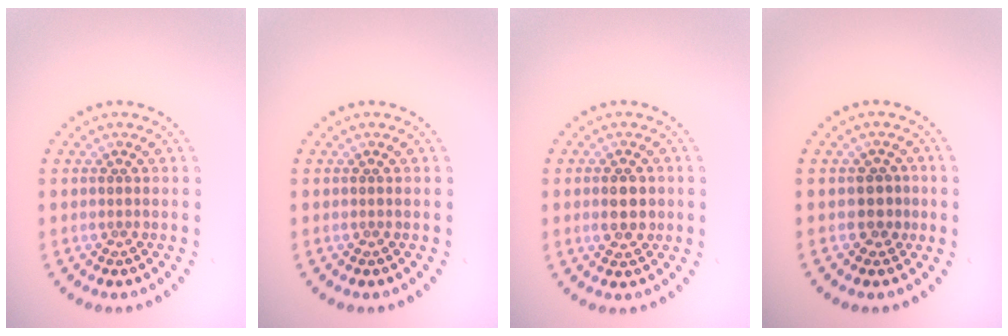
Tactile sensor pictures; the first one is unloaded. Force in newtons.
{"total": 0.0}
{"total": 2.7, "press": 2.7, "slide": 0.1}
{"total": 1.6, "press": 1.4, "slide": 0.9}